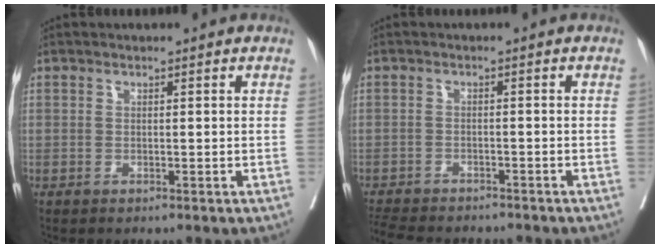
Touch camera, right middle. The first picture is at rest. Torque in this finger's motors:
{"motor_torque": [0.50, -0.49, 0.09, 0.03]}